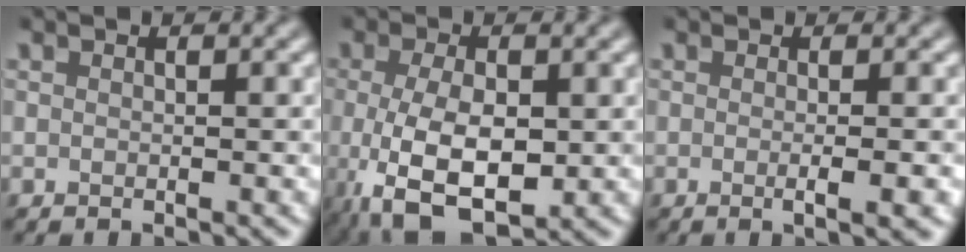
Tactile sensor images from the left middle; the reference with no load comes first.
{"total": 7.3, "force": [-1.3, 3.5, 6.3], "torque": [-0.136, -0.017, -0.017]}
{"total": 3.0, "force": [-0.3, 0.9, 2.9], "torque": [-0.027, -0.001, -0.007]}